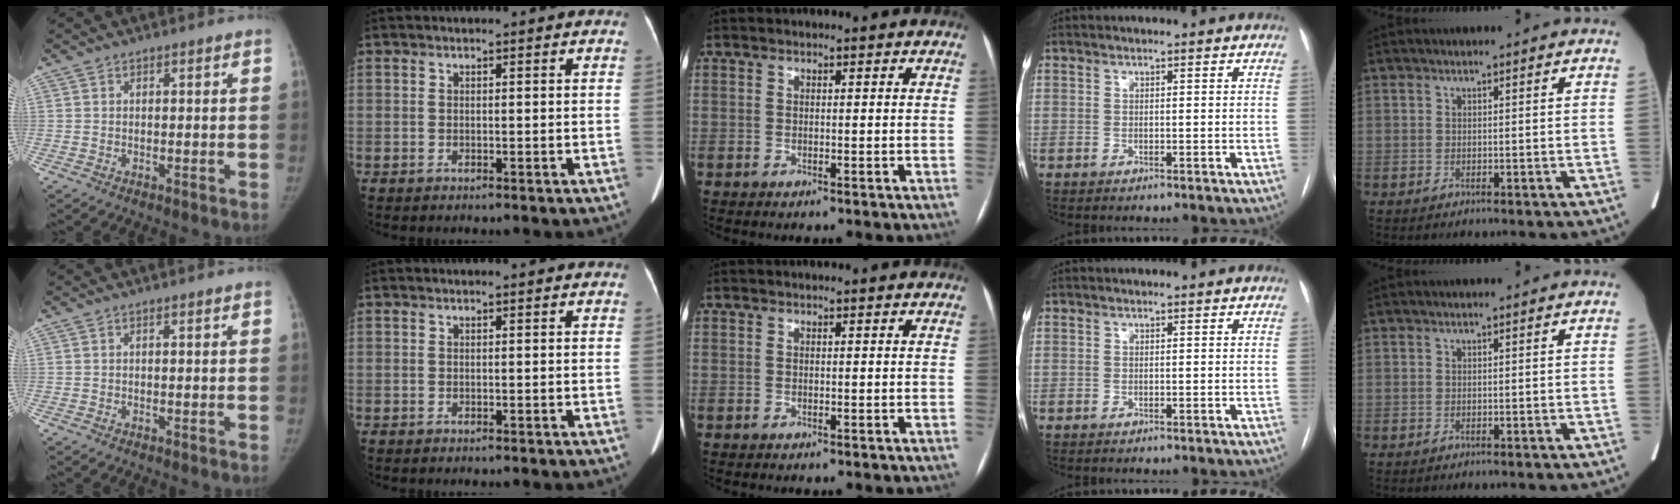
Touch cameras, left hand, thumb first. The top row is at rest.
{}